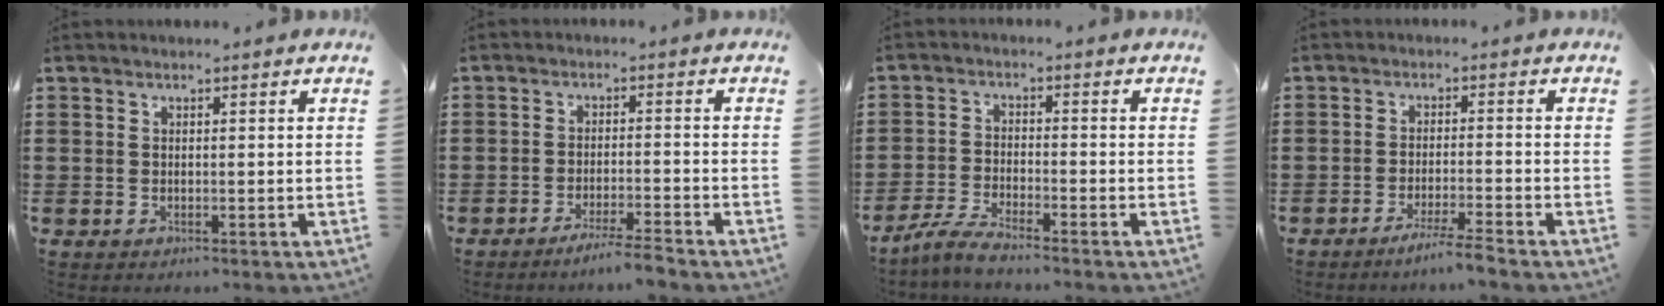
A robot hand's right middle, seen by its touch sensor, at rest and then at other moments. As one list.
[{"total": 3.8, "force": [-3.4, -0.5, 1.5], "torque": [-0.021, -0.003, -0.064]}, {"total": 4.0, "force": [-3.6, 0.0, 1.8], "torque": [-0.052, -0.009, -0.075]}, {"total": 3.8, "force": [-3.2, -0.5, 2.0], "torque": [-0.031, -0.005, -0.057]}]